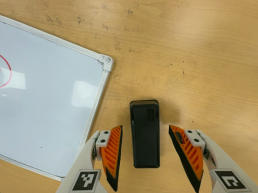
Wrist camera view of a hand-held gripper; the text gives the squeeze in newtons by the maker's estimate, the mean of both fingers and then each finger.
{"total": 0.0}